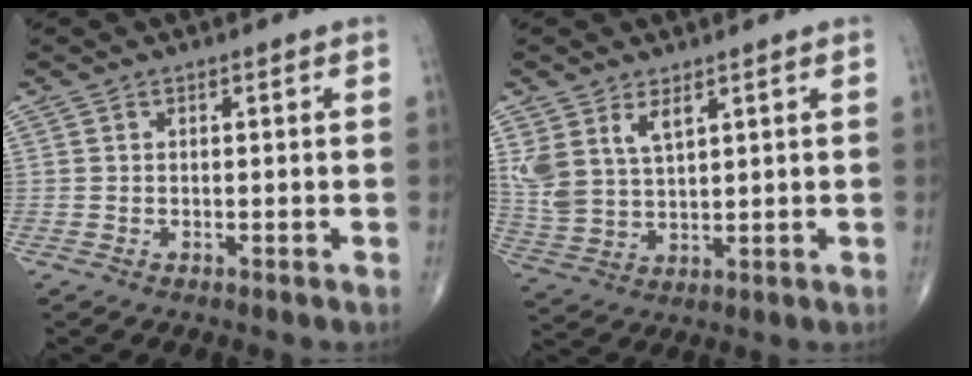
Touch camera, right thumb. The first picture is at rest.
{"total": 7.5, "force": [3.8, 4.0, 5.1], "torque": [-0.100, -0.015, 0.088]}